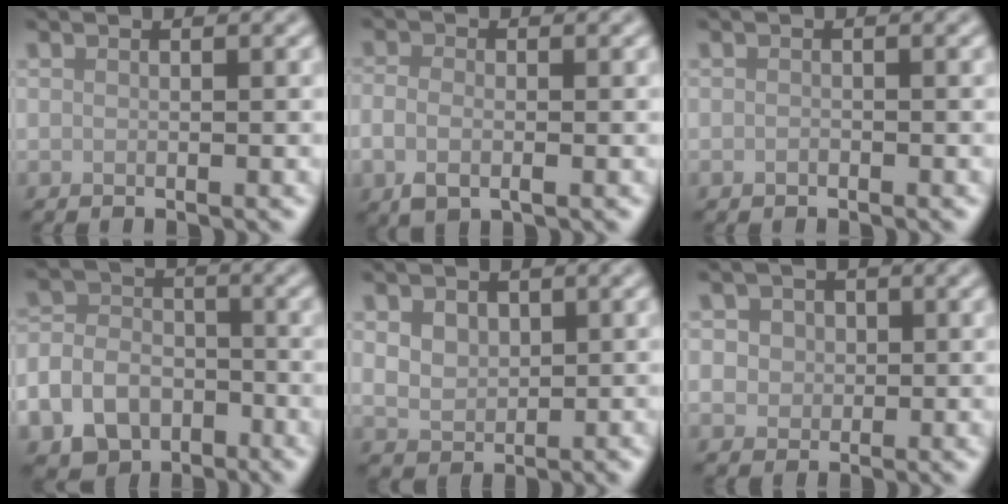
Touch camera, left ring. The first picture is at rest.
{"total": 2.8, "force": [-0.8, 1.7, 2.1], "torque": [-0.053, -0.007, -0.019]}
{"total": 0.5, "force": [-0.3, 0.3, 0.3], "torque": [-0.005, -0.002, -0.005]}
{"total": 9.7, "force": [-5.3, 7.3, 3.8], "torque": [-0.067, -0.036, -0.099]}
{"total": 3.5, "force": [1.1, 2.6, 2.0], "torque": [-0.041, 0.012, 0.017]}
{"total": 3.6, "force": [1.0, 3.1, 1.6], "torque": [-0.021, 0.012, 0.007]}